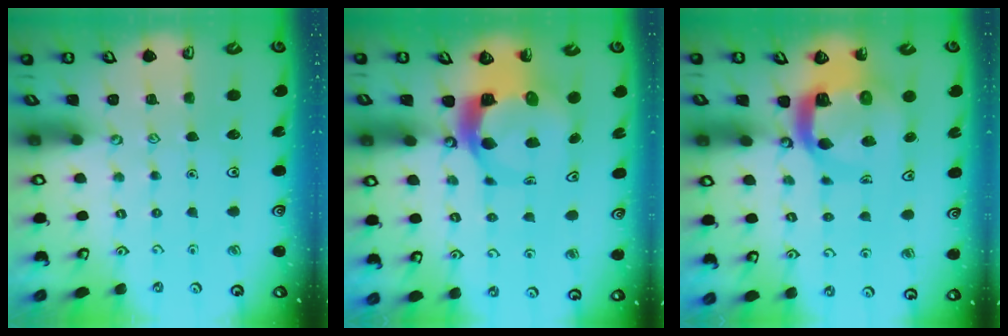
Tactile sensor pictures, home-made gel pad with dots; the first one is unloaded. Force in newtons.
{"total": 8.5, "press": 8.5, "slide": 0.8}
{"total": 9.6, "press": 9.6, "slide": 1.3}